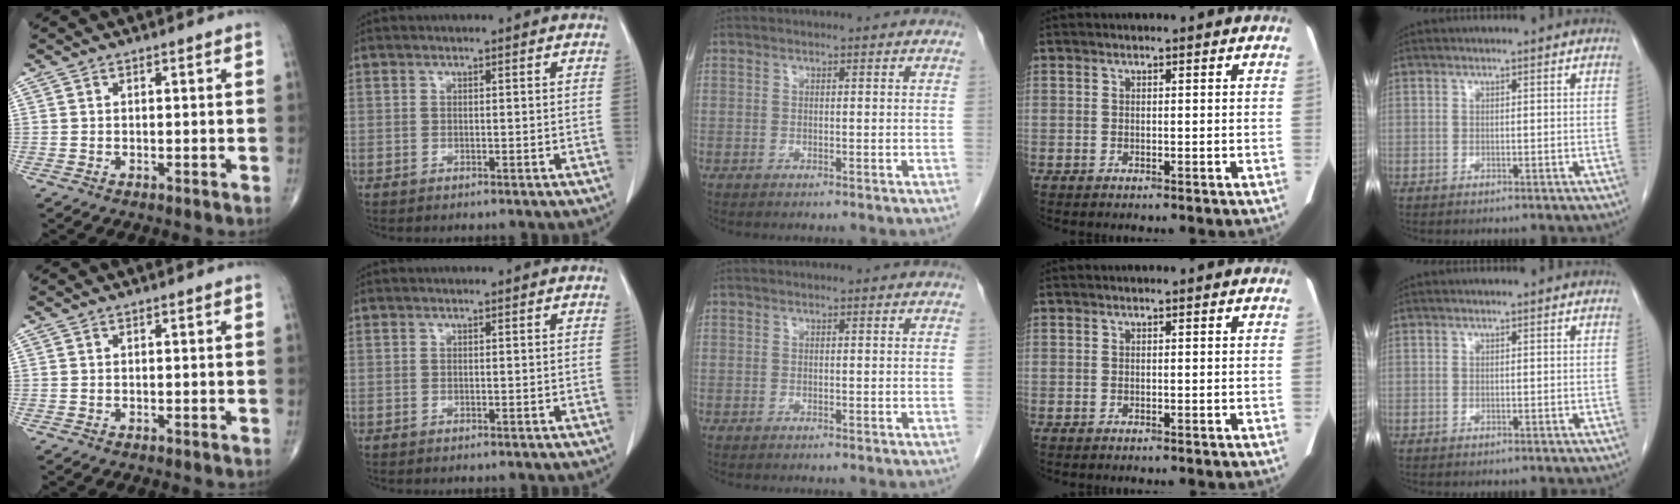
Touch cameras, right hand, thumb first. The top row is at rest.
{}